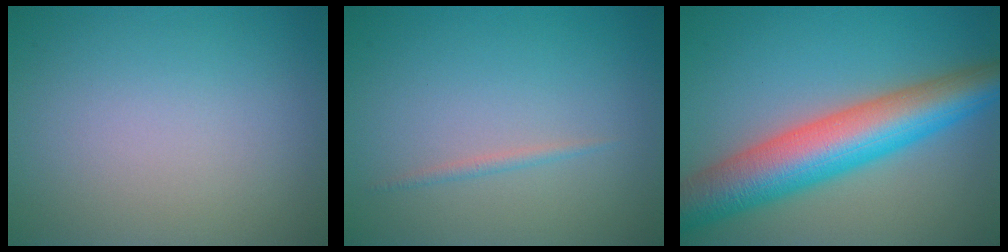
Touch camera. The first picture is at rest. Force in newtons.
{"total": 0.7, "press": 0.7, "slide": 0.1}
{"total": 10.0, "press": 10.0, "slide": 0.2}